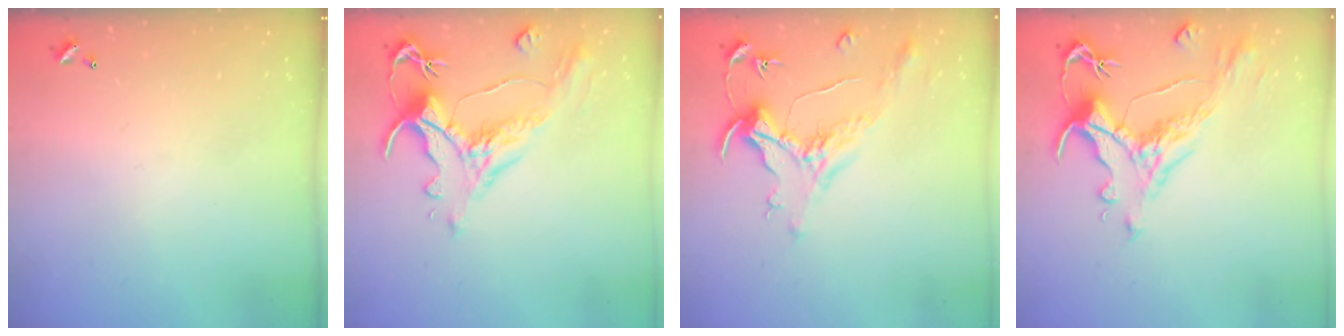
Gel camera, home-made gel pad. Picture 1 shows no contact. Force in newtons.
{"total": 1.5, "press": 0.2, "slide": 1.5}
{"total": 1.6, "press": 1.4, "slide": 0.7}
{"total": 1.5, "press": 0.9, "slide": 1.2}